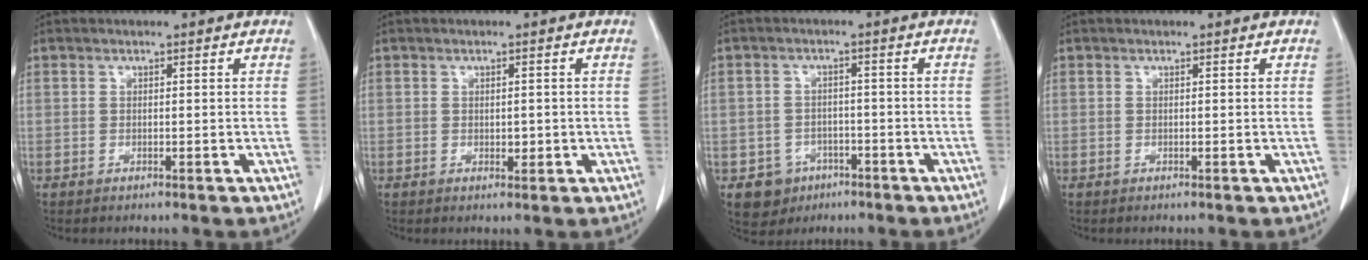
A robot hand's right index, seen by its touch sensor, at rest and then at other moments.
{"total": 1.5, "force": [-0.2, 0.9, 1.2], "torque": [-0.016, 0.000, 0.002]}
{"total": 5.2, "force": [-2.5, 4.5, 0.7], "torque": [-0.007, 0.012, -0.031]}
{"total": 0.0}